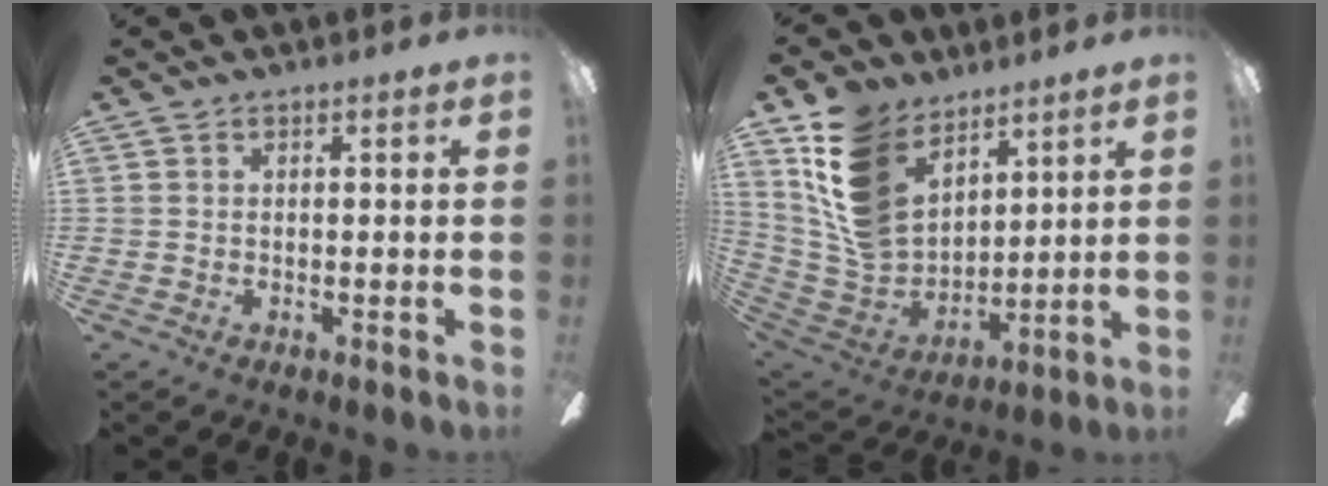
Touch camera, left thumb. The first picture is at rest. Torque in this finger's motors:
{"motor_torque": [1.93, 1.69, 1.49, -1.28, 0.57]}